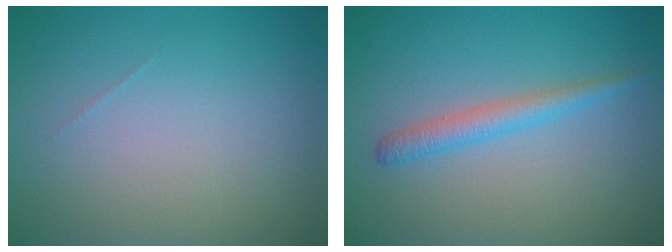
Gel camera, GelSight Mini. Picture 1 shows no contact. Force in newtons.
{"total": 2.2, "press": 2.2, "slide": 0.2}